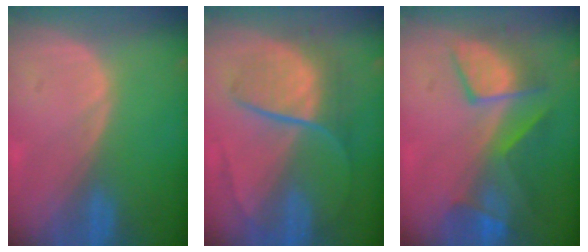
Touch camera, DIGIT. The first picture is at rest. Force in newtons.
{"total": 7.8, "press": 7.5, "slide": 2.4}
{"total": 7.9, "press": 7.8, "slide": 1.4}